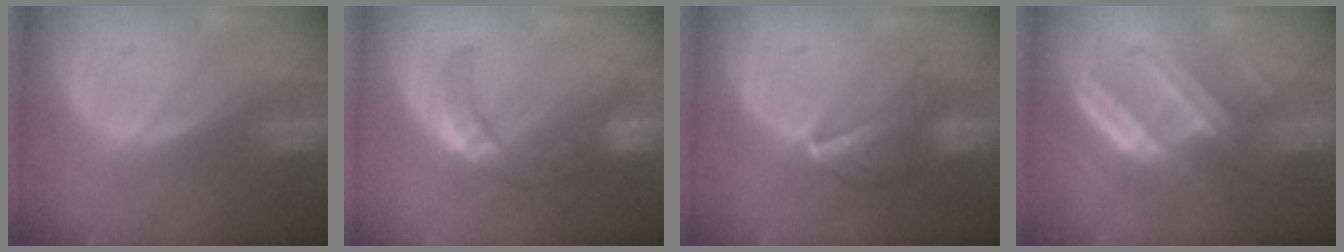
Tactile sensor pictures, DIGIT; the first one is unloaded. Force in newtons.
{"total": 7.6, "press": 6.6, "slide": 3.8}
{"total": 7.0, "press": 6.2, "slide": 3.3}
{"total": 7.7, "press": 6.9, "slide": 3.5}